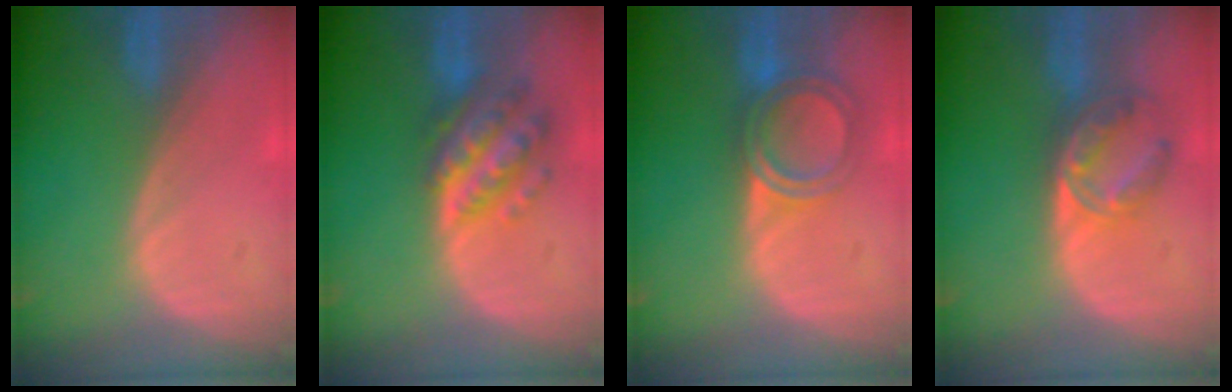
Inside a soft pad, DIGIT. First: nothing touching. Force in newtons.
{"total": 7.5, "press": 7.5, "slide": 0.4}
{"total": 6.1, "press": 5.2, "slide": 3.2}
{"total": 6.7, "press": 5.9, "slide": 3.2}